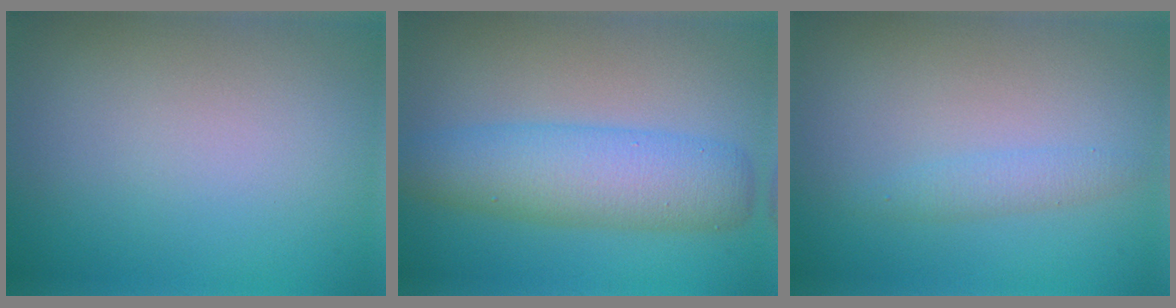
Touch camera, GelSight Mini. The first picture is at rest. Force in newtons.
{"total": 6.1, "press": 6.1, "slide": 0.1}
{"total": 1.4, "press": 1.4, "slide": 0.0}